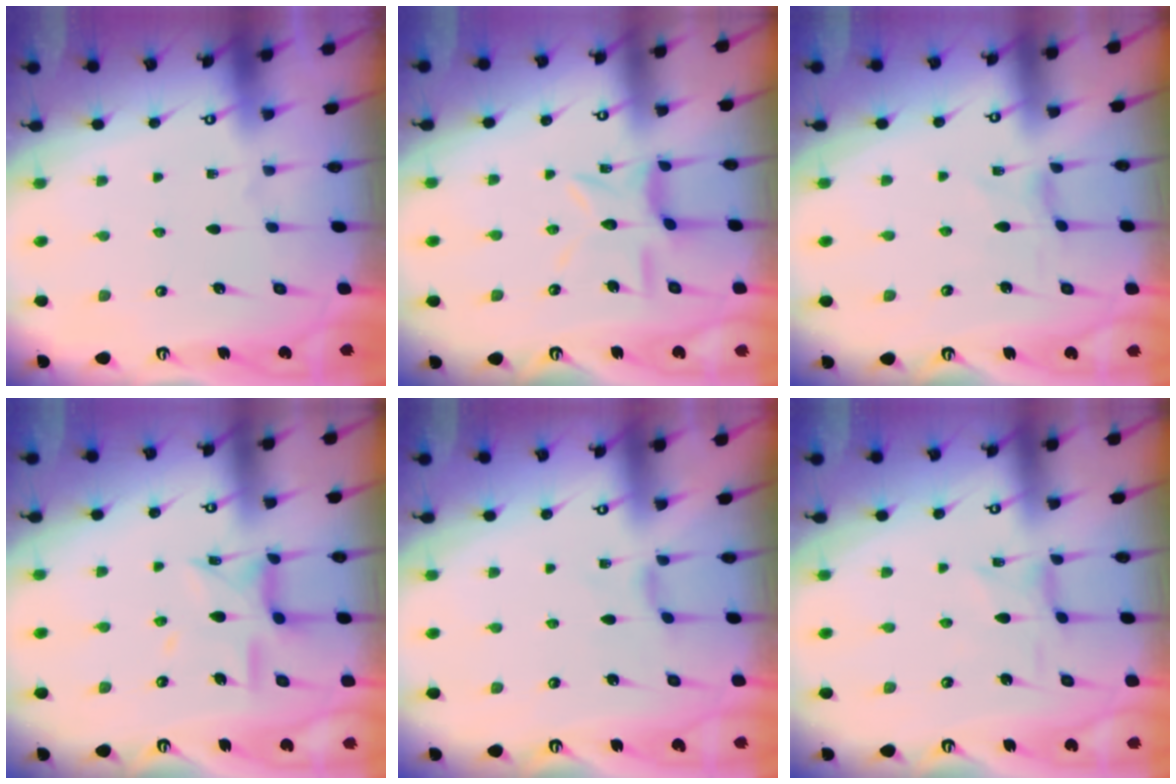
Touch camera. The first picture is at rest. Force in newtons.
{"total": 9.6, "press": 9.6, "slide": 0.8}
{"total": 0.0}
{"total": 12.1, "press": 12.1, "slide": 0.8}
{"total": 1.3, "press": 1.2, "slide": 0.3}
{"total": 0.5, "press": 0.5, "slide": 0.1}